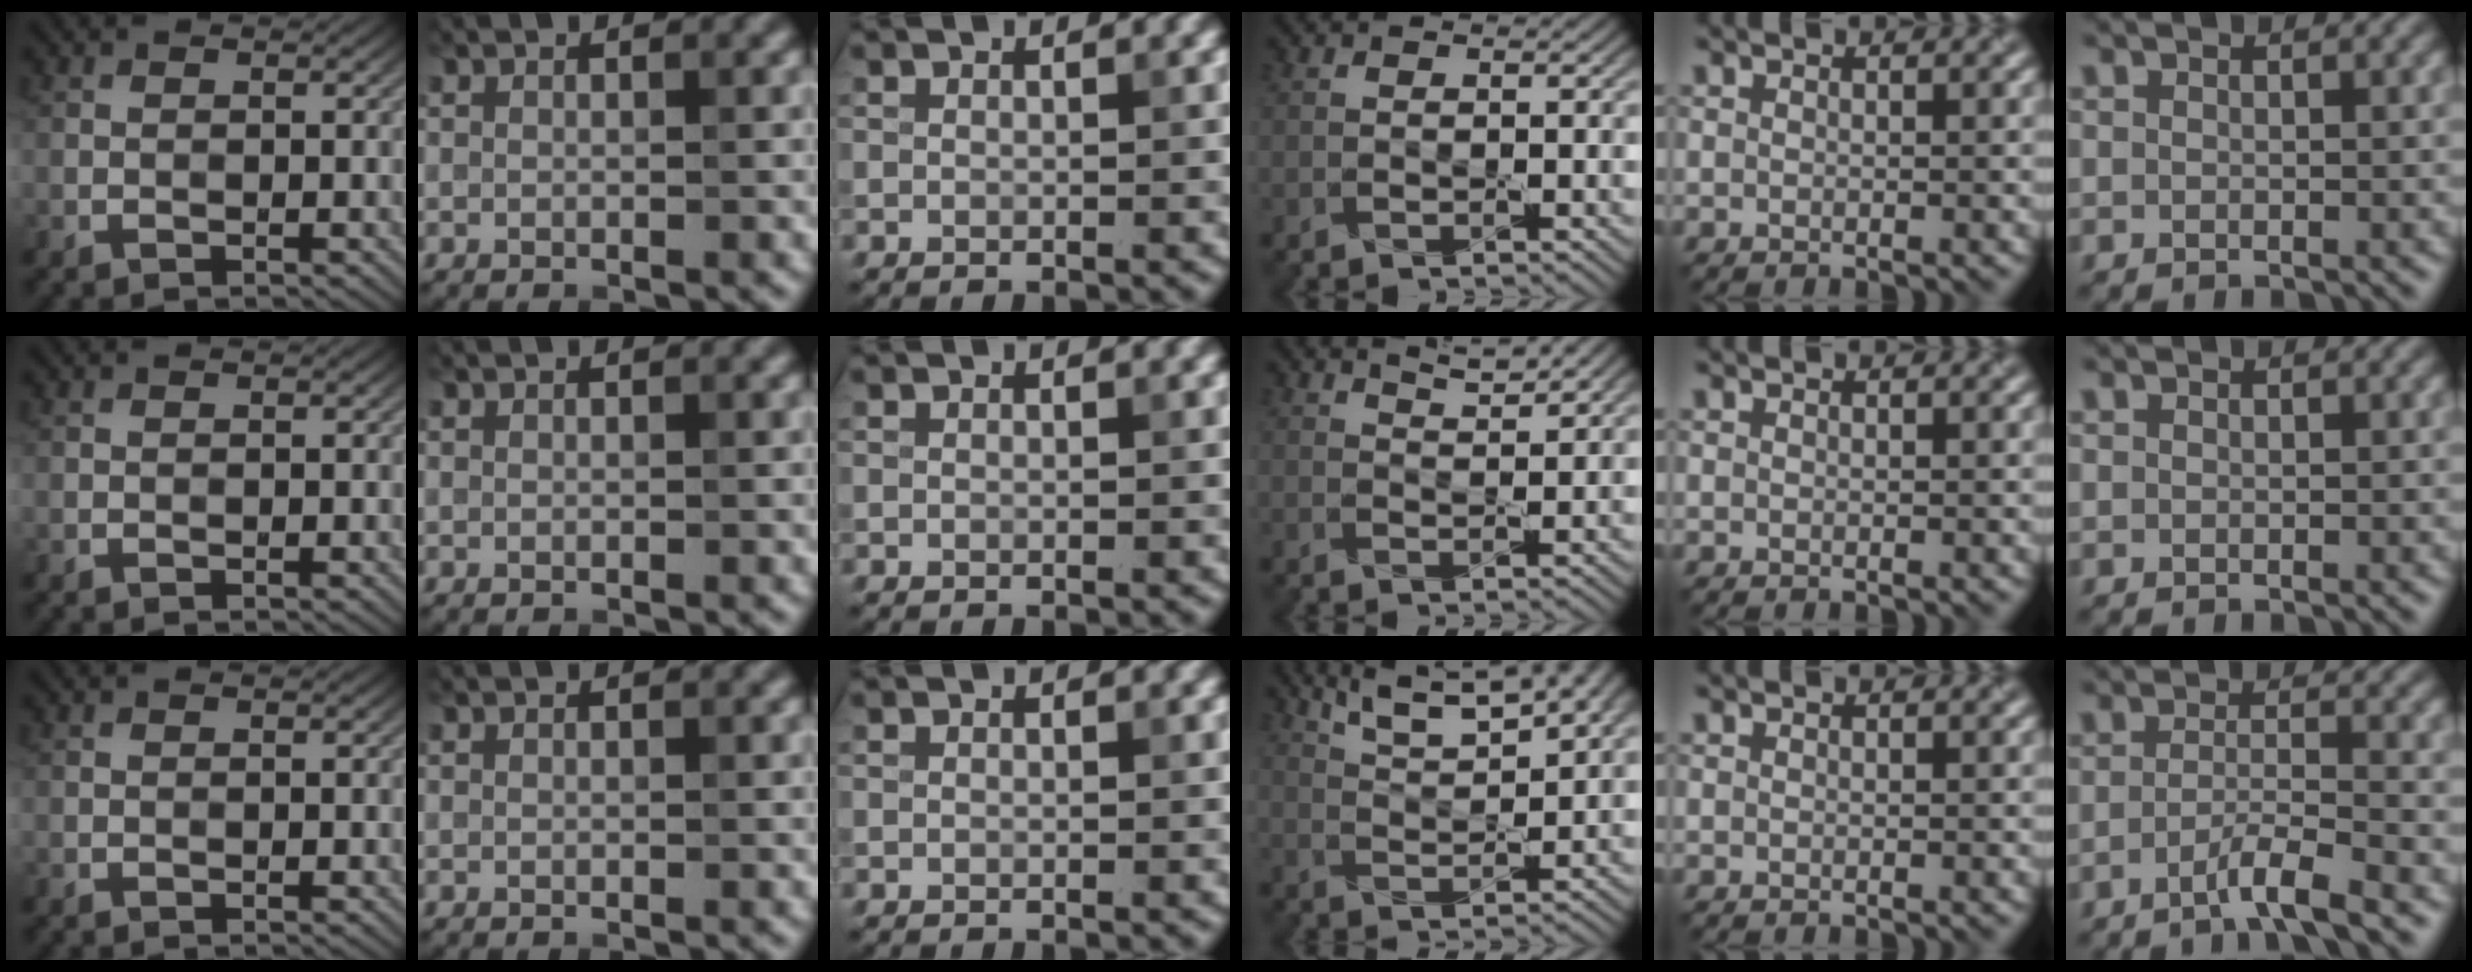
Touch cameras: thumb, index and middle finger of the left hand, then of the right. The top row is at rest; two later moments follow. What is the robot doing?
{"motion": "pour", "object": "sugar"}